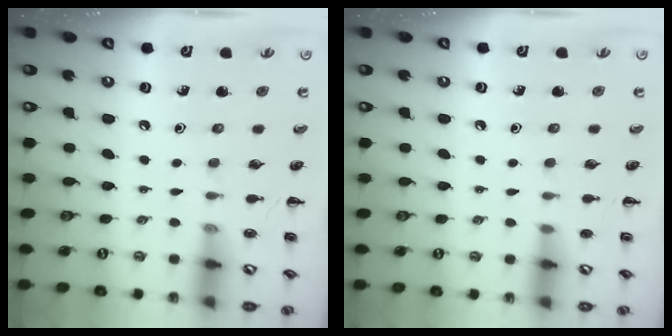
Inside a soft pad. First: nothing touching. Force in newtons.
{"total": 0.7, "press": 0.7, "slide": 0.0}